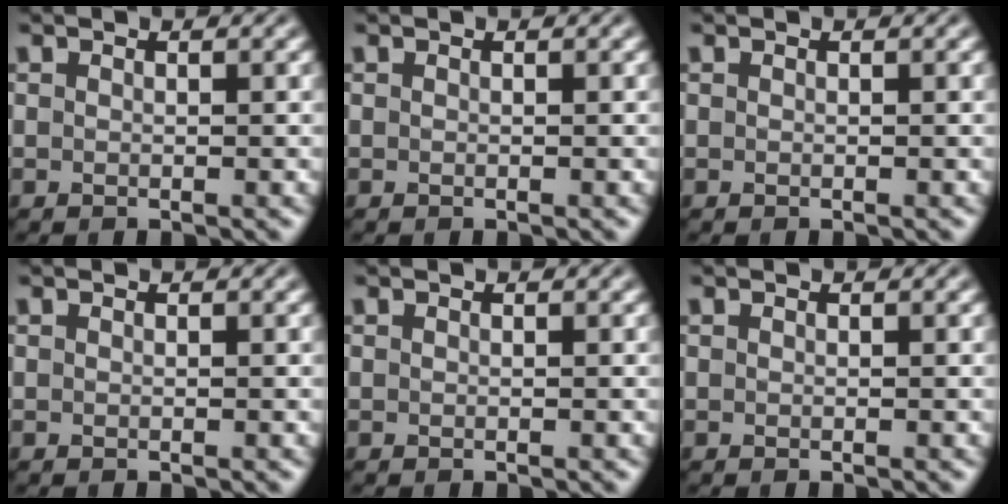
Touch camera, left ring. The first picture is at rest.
{"total": 0.0}
{"total": 0.0}
{"total": 0.0}
{"total": 0.0}
{"total": 0.0}